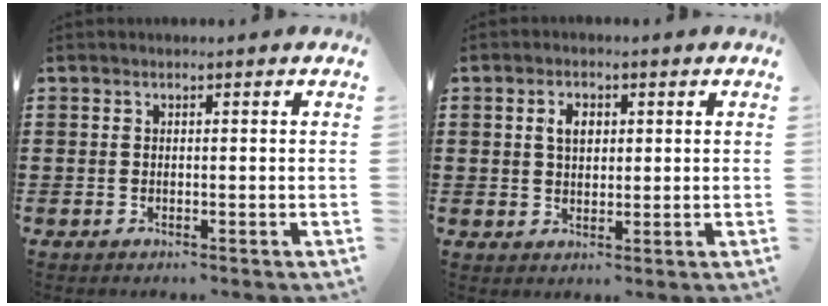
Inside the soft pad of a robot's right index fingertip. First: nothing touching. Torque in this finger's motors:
{"motor_torque": [0.12, -0.05, 0.09, 0.07]}